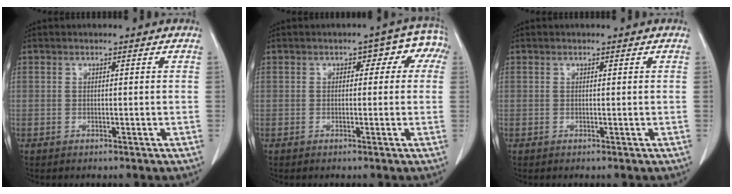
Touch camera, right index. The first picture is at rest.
{"total": 5.5, "force": [1.0, 3.2, 4.3], "torque": [-0.035, 0.042, 0.007]}
{"total": 0.0}